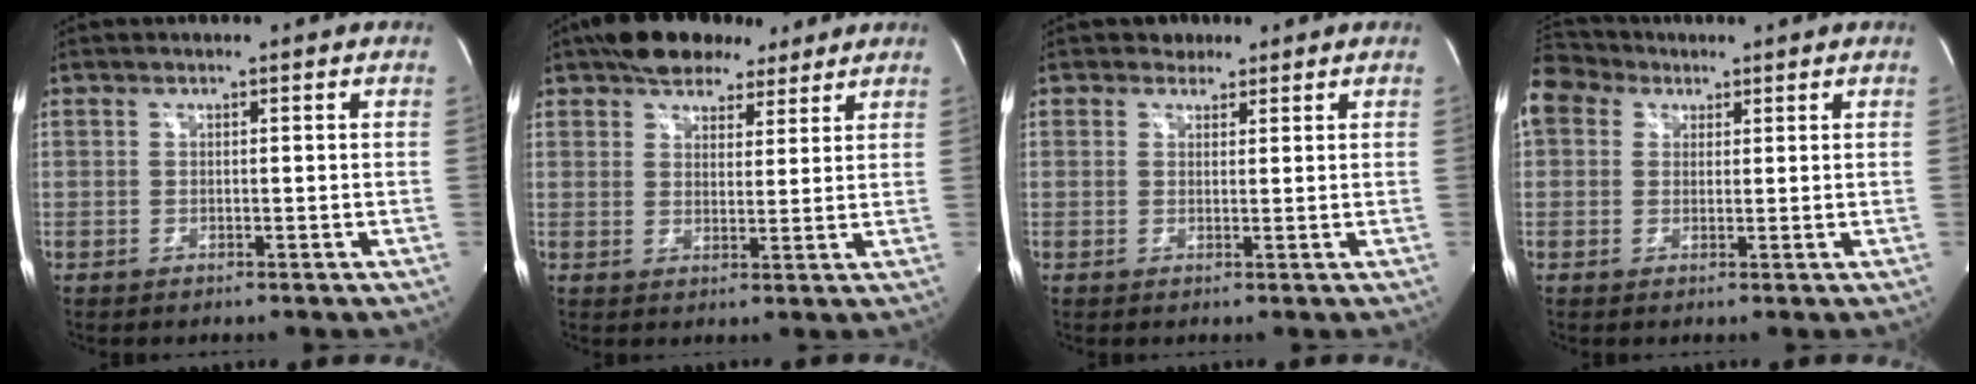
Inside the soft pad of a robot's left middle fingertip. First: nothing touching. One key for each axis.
{"total": 10.4, "fx": 8.0, "fy": 4.9, "fz": 4.5, "tx": -0.063, "ty": 0.029, "tz": 0.125}
{"total": 2.1, "fx": 1.5, "fy": 1.5, "fz": -0.1, "tx": 0.003, "ty": 0.005, "tz": 0.017}
{"total": 7.4, "fx": 4.7, "fy": 5.2, "fz": 2.3, "tx": -0.057, "ty": 0.047, "tz": 0.096}